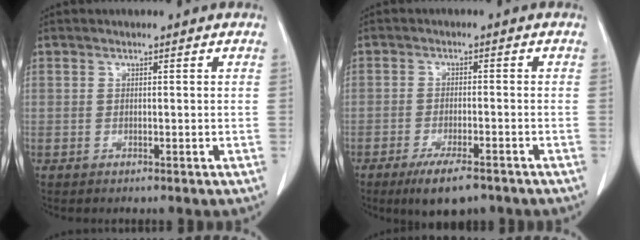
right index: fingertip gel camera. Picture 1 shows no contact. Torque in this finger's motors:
{"motor_torque": [0.56, -0.59, 0.34, 0.09]}